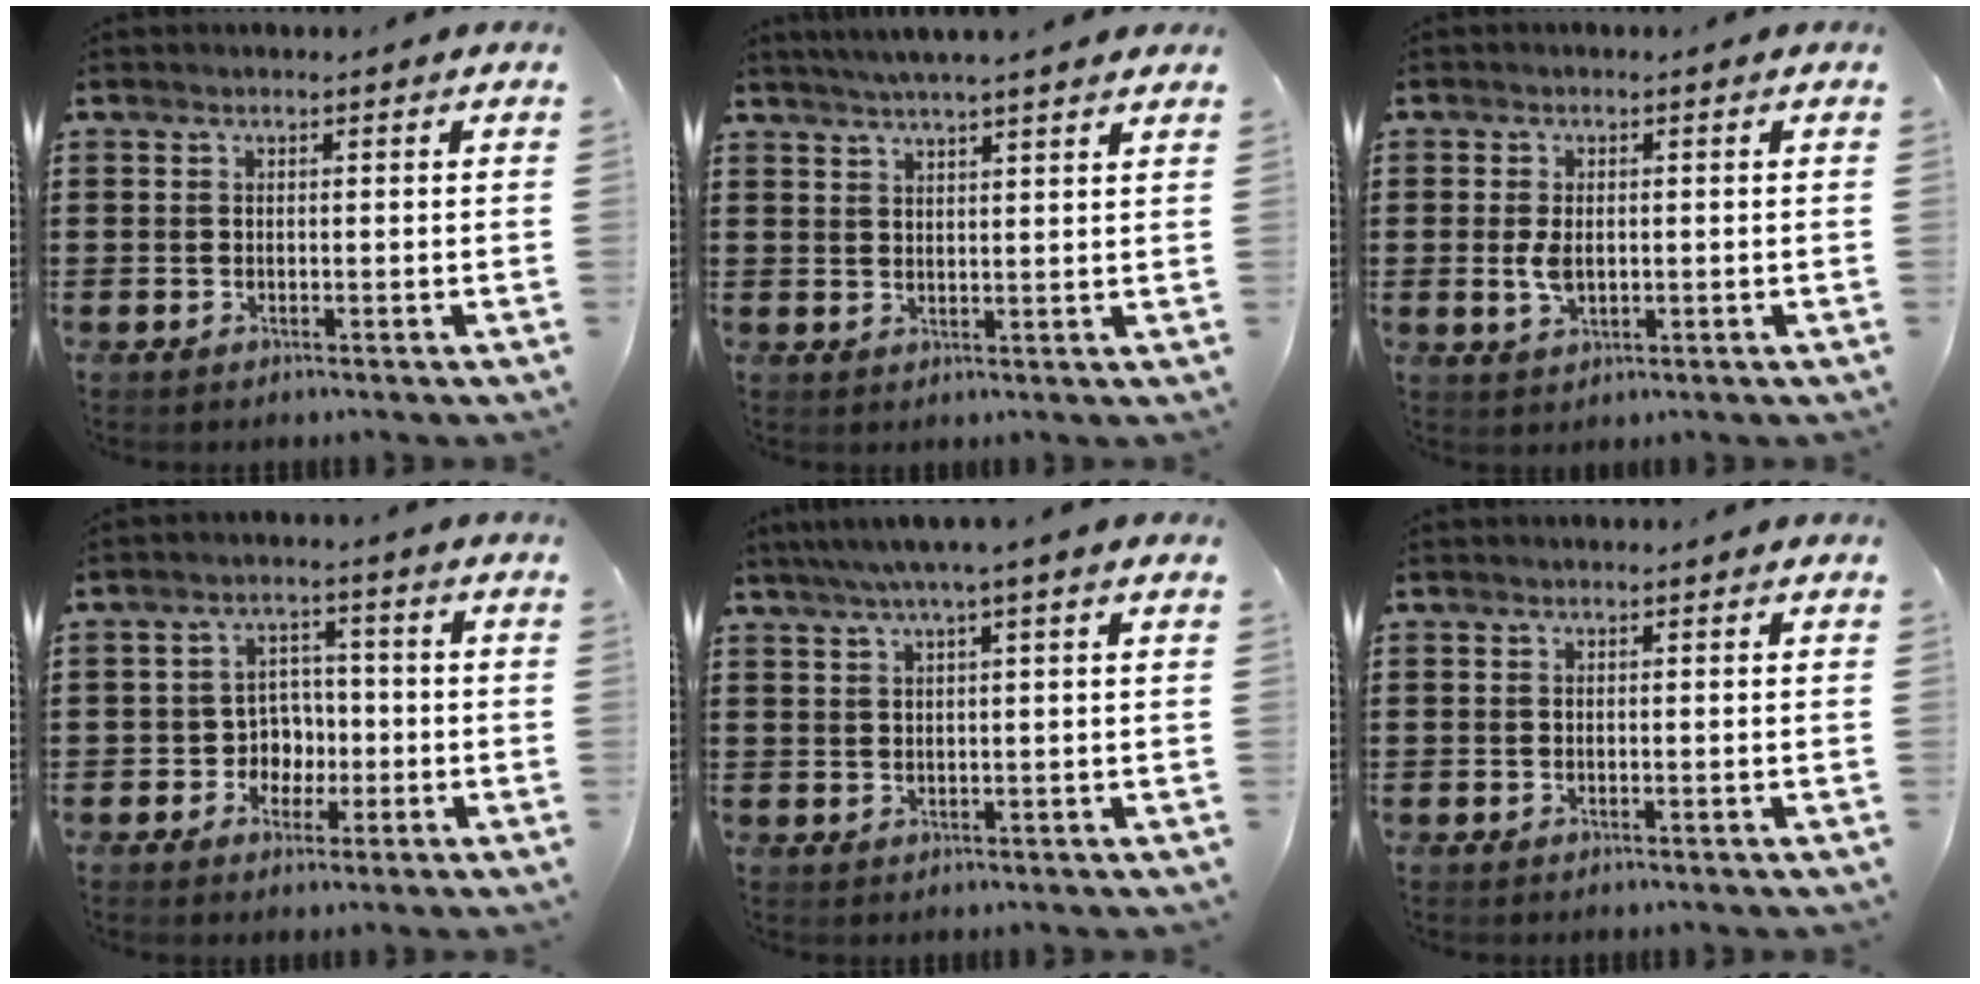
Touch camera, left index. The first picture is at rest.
{"total": 3.5, "force": [3.3, -0.5, 1.2], "torque": [-0.034, -0.008, 0.058]}
{"total": 3.4, "force": [0.0, 1.9, 2.8], "torque": [-0.069, -0.001, -0.004]}
{"total": 4.7, "force": [-1.2, 4.3, 1.3], "torque": [-0.039, 0.010, -0.024]}
{"total": 3.1, "force": [1.7, -0.3, 2.5], "torque": [-0.052, 0.004, 0.029]}
{"total": 0.0}